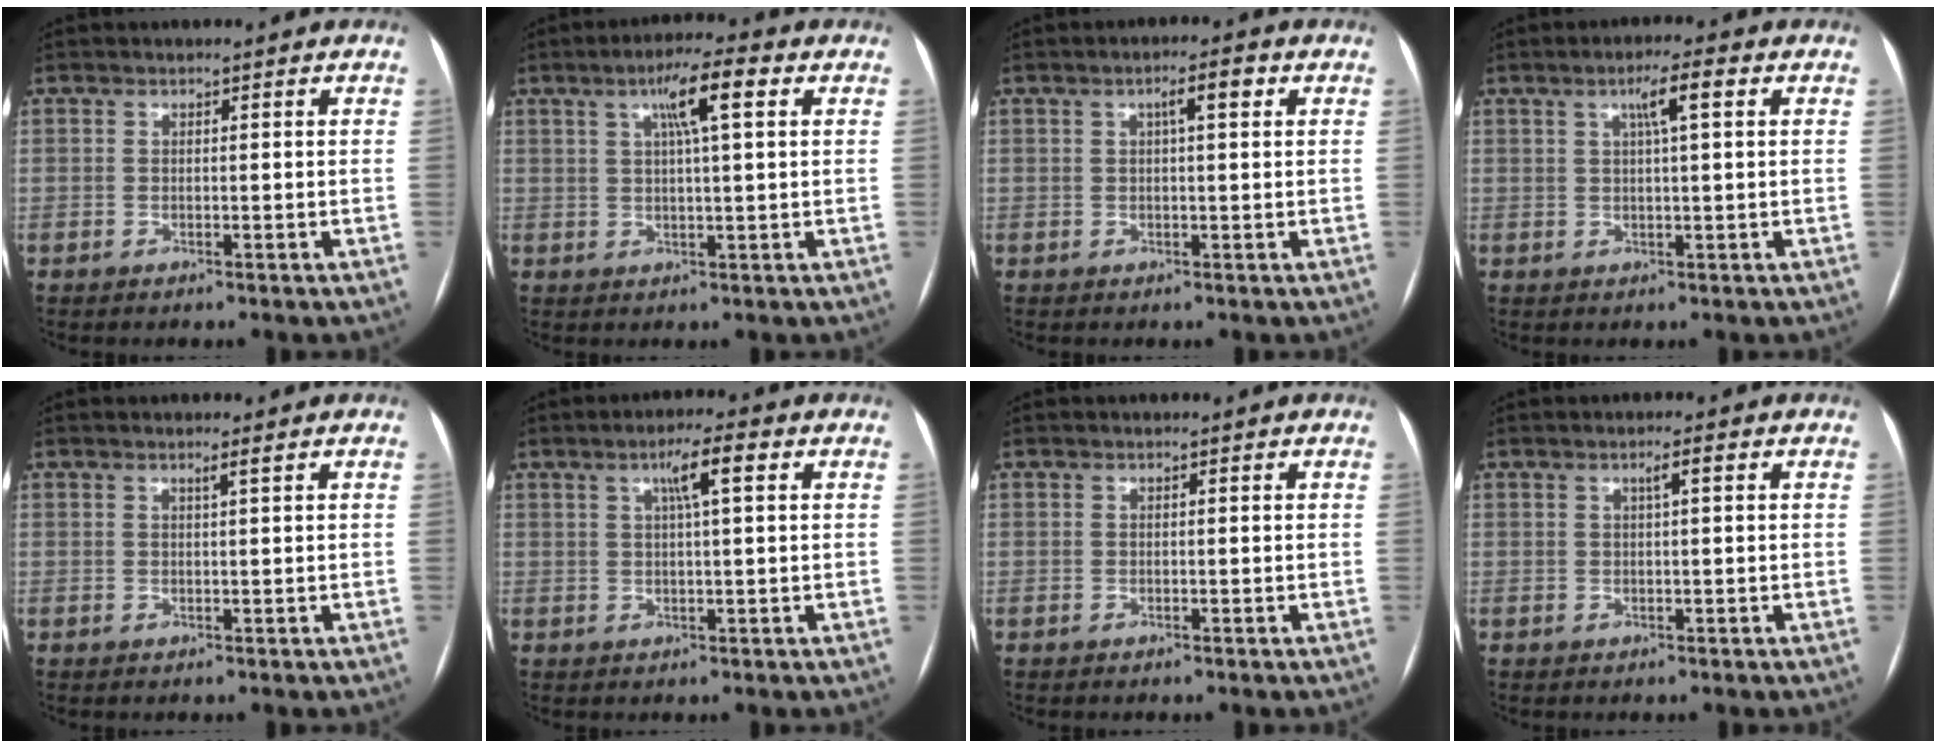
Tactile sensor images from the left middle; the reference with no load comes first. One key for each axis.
{"total": 7.0, "fx": 2.6, "fy": 0.6, "fz": 6.4, "tx": -0.114, "ty": 0.014, "tz": 0.042}
{"total": 3.2, "fx": 1.1, "fy": 0.5, "fz": 3.0, "tx": -0.047, "ty": 0.011, "tz": 0.016}
{"total": 4.2, "fx": 1.5, "fy": 0.2, "fz": 3.9, "tx": -0.068, "ty": 0.008, "tz": 0.026}
{"total": 0.9, "fx": 0.5, "fy": -0.3, "fz": 0.7, "tx": -0.018, "ty": -0.001, "tz": 0.013}
{"total": 4.9, "fx": 1.8, "fy": 0.3, "fz": 4.5, "tx": -0.078, "ty": 0.010, "tz": 0.030}
{"total": 0.0}
{"total": 1.6, "fx": 0.5, "fy": 0.0, "fz": 1.5, "tx": -0.025, "ty": 0.003, "tz": 0.009}